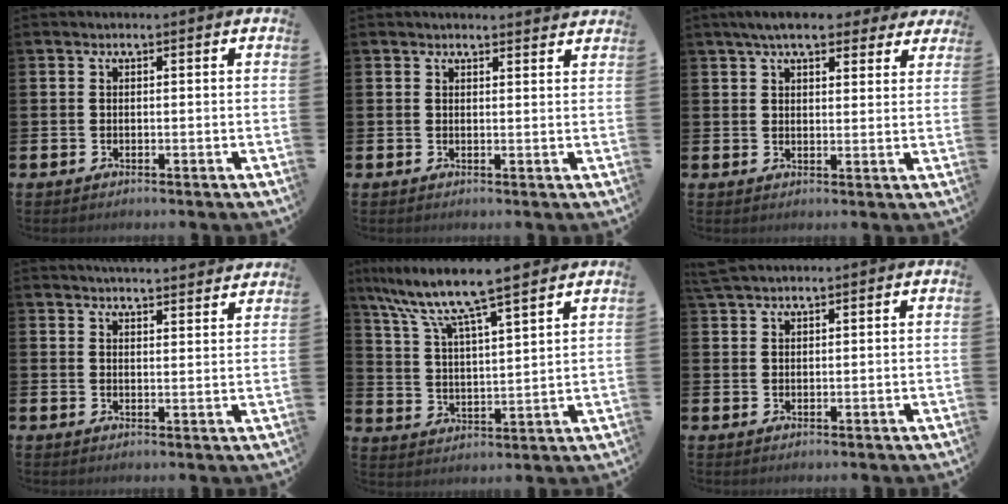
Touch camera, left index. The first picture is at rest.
{"total": 1.6, "force": [1.6, 0.1, -0.1], "torque": [0.008, -0.009, 0.028]}
{"total": 6.8, "force": [5.8, 2.0, 3.1], "torque": [-0.055, -0.013, 0.100]}
{"total": 4.2, "force": [4.2, -0.1, 0.1], "torque": [-0.009, -0.025, 0.076]}
{"total": 9.5, "force": [8.5, 0.8, 4.3], "torque": [-0.118, -0.045, 0.145]}
{"total": 2.5, "force": [2.3, 0.6, 0.7], "torque": [-0.015, -0.002, 0.043]}